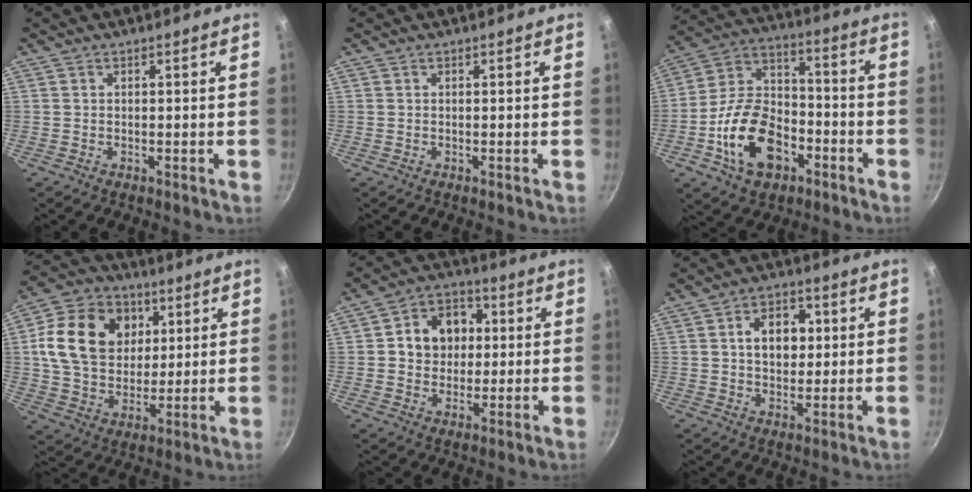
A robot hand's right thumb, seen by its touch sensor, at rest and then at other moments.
{"total": 0.0}
{"total": 17.7, "force": [-6.8, 11.6, 11.6], "torque": [-0.180, 0.051, -0.126]}
{"total": 18.9, "force": [4.8, 14.4, 11.2], "torque": [-0.178, 0.000, 0.079]}
{"total": 10.8, "force": [1.6, 9.0, 5.7], "torque": [-0.052, 0.011, 0.015]}
{"total": 8.7, "force": [1.5, 6.2, 5.9], "torque": [-0.060, 0.008, 0.019]}